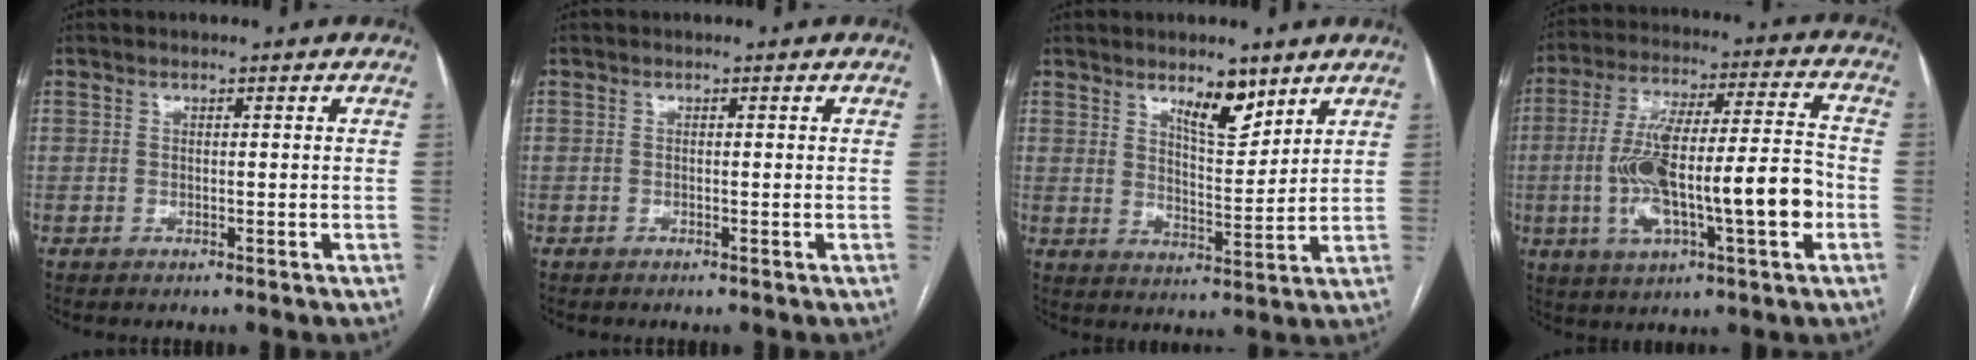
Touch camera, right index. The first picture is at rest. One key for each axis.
{"total": 0.0}
{"total": 6.7, "fx": 4.6, "fy": 2.1, "fz": 4.4, "tx": -0.074, "ty": -0.007, "tz": 0.079}
{"total": 18.2, "fx": -3.7, "fy": 3.1, "fz": 17.6, "tx": -0.323, "ty": 0.018, "tz": -0.056}